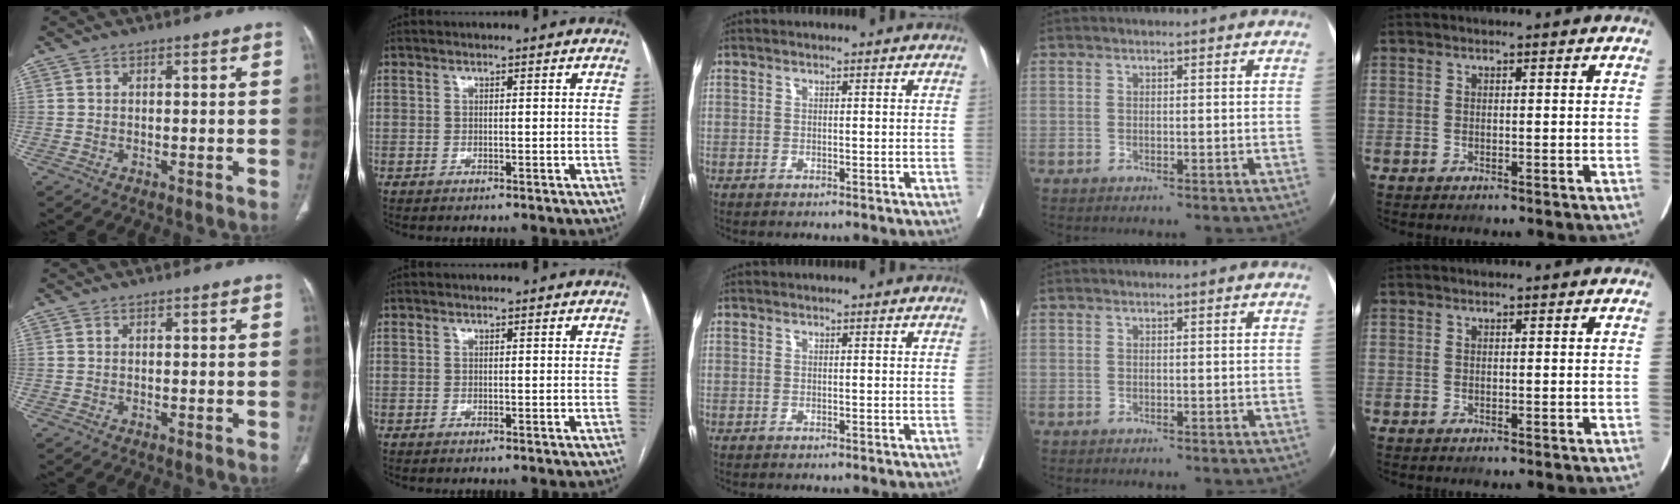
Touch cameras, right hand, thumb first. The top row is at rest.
{}